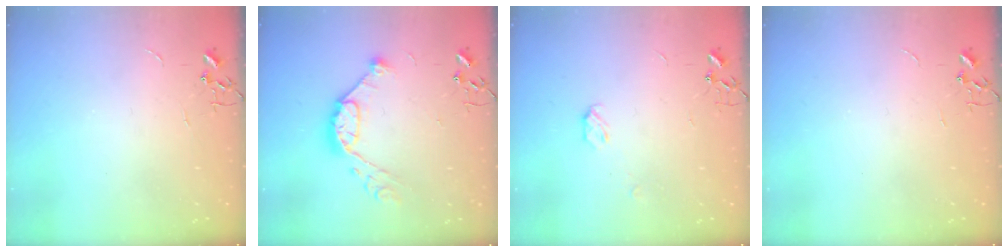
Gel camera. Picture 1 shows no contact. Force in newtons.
{"total": 11.7, "press": 11.7, "slide": 0.6}
{"total": 3.9, "press": 3.8, "slide": 0.6}
{"total": 0.0}